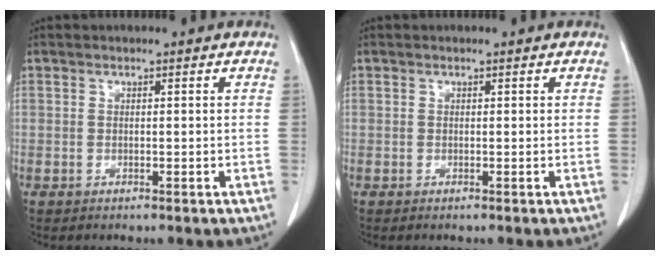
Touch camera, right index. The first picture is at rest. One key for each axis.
{"total": 0.0}